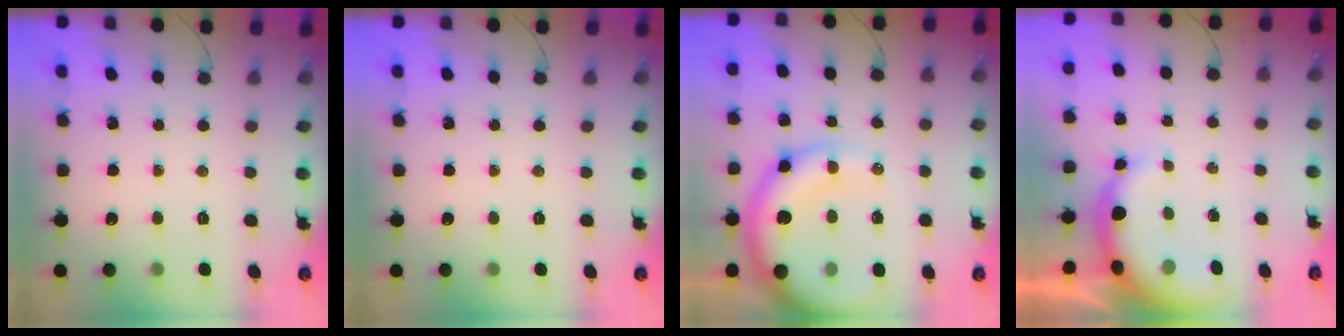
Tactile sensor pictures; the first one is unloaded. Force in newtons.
{"total": 0.0}
{"total": 16.9, "press": 16.6, "slide": 3.4}
{"total": 8.3, "press": 8.1, "slide": 1.7}